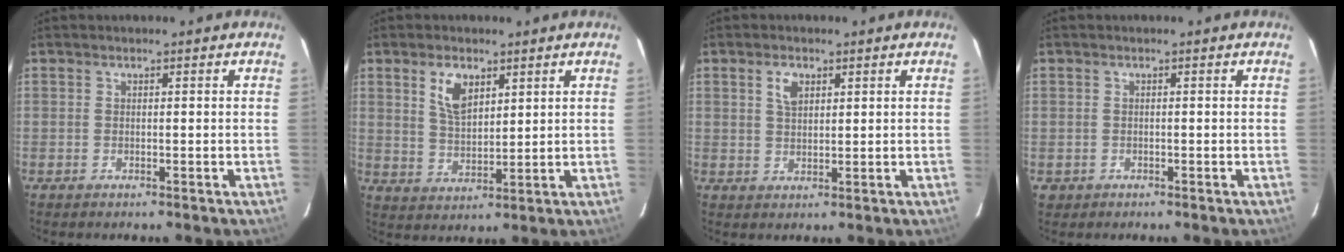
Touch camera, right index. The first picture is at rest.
{"total": 6.6, "force": [3.3, 3.4, 4.6], "torque": [-0.085, 0.005, 0.069]}
{"total": 3.4, "force": [1.6, 2.0, 2.3], "torque": [-0.041, 0.007, 0.031]}
{"total": 1.6, "force": [-0.4, 1.6, 0.2], "torque": [-0.006, 0.001, -0.003]}